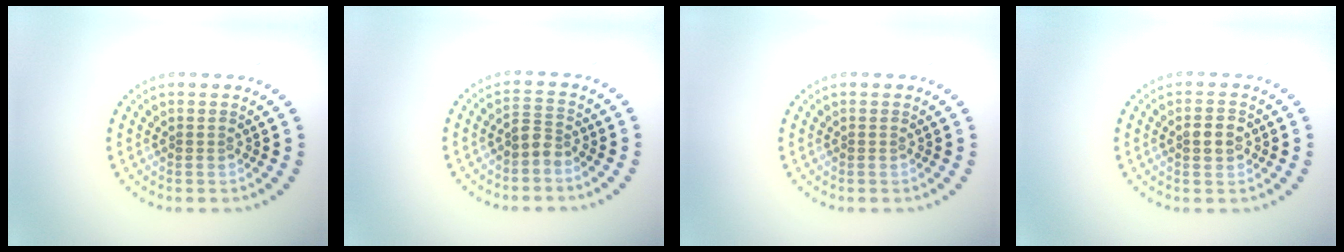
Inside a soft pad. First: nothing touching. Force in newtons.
{"total": 1.7, "press": 1.4, "slide": 1.1}
{"total": 0.0}
{"total": 2.0, "press": 1.9, "slide": 0.3}